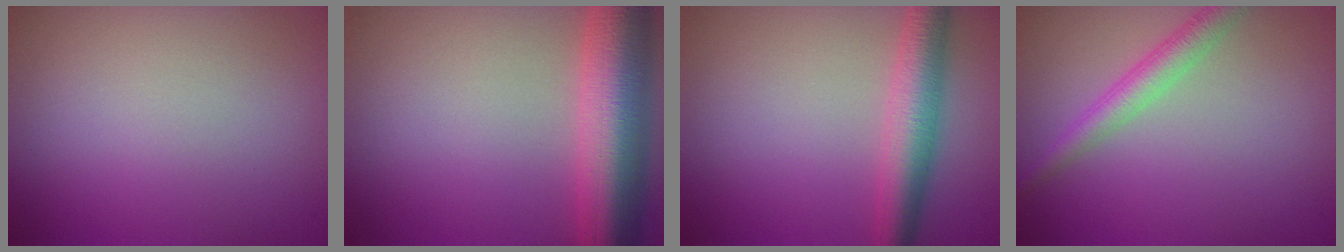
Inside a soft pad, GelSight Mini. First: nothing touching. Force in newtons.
{"total": 8.8, "press": 8.8, "slide": 0.4}
{"total": 4.6, "press": 4.6, "slide": 0.0}
{"total": 2.9, "press": 2.9, "slide": 0.1}